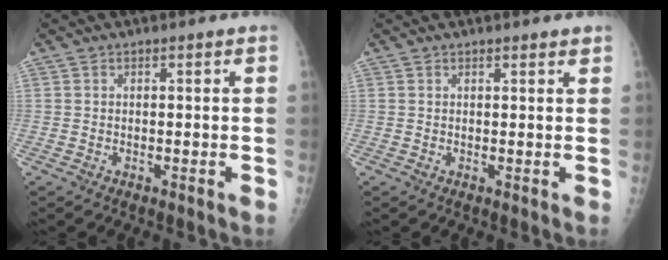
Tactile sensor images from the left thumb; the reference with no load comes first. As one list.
[{"total": 1.5, "force": [1.3, 0.3, 0.7], "torque": [-0.003, -0.002, 0.016]}]